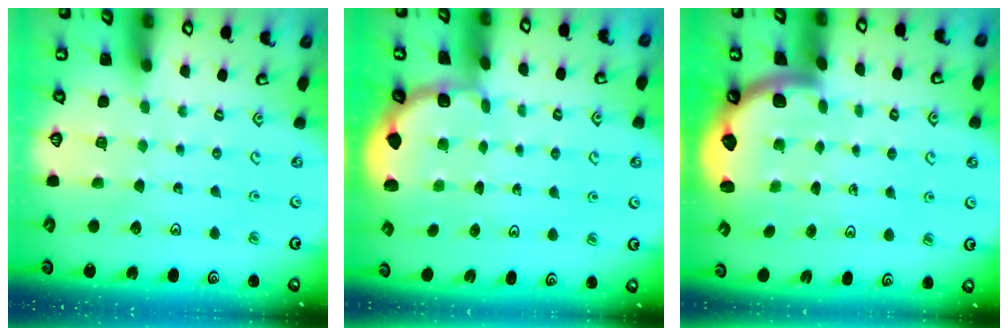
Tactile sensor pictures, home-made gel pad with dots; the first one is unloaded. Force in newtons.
{"total": 1.9, "press": 1.8, "slide": 0.7}
{"total": 2.4, "press": 2.4, "slide": 0.3}